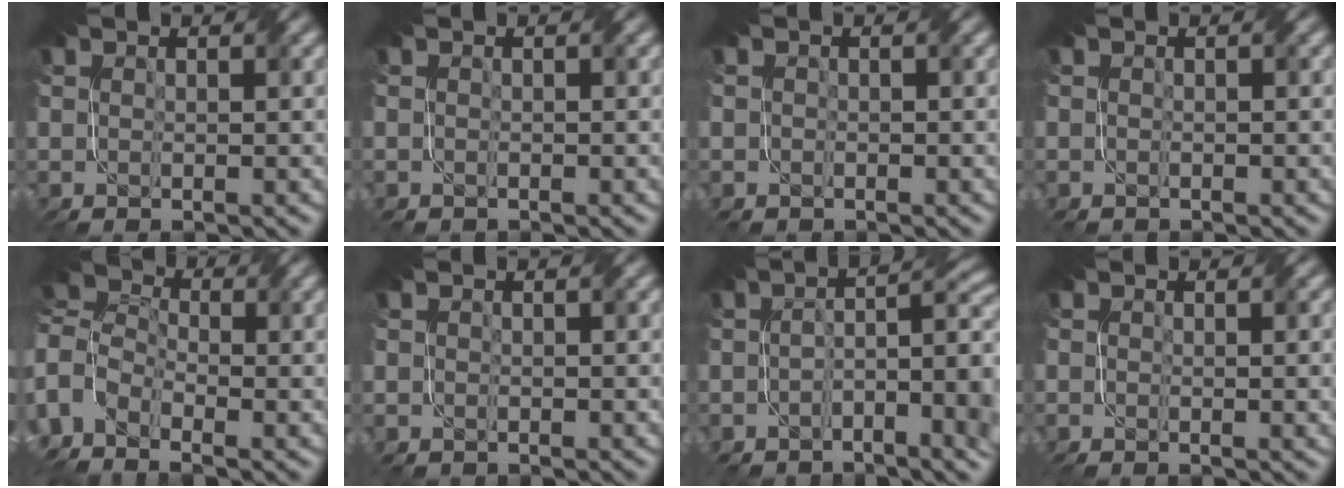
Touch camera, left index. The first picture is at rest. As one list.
[{"total": 1.0, "force": [-0.6, -0.3, -0.6], "torque": [0.011, 0.001, -0.003]}, {"total": 1.6, "force": [-1.1, 0.2, -1.0], "torque": [0.022, -0.007, -0.002]}, {"total": 1.8, "force": [-1.4, -0.4, -1.0], "torque": [0.018, -0.004, -0.006]}, {"total": 6.1, "force": [-3.3, 3.8, 3.5], "torque": [-0.084, 0.003, -0.056]}, {"total": 1.8, "force": [-1.4, -0.1, -1.1], "torque": [0.020, -0.005, -0.004]}, {"total": 6.5, "force": [-3.1, 1.8, 5.5], "torque": [-0.071, 0.006, -0.036]}, {"total": 2.0, "force": [-1.4, 0.6, 1.3], "torque": [0.004, 0.003, -0.010]}]